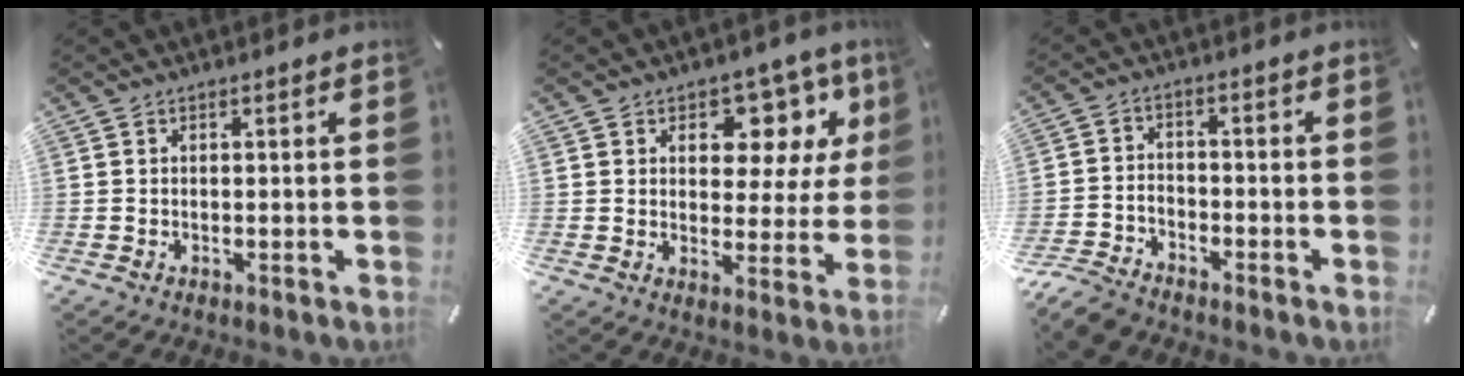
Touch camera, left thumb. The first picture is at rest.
{"total": 11.6, "force": [6.0, 7.8, 6.2], "torque": [-0.082, -0.038, 0.102]}
{"total": 6.7, "force": [-6.0, 2.4, 1.7], "torque": [-0.043, 0.026, -0.118]}